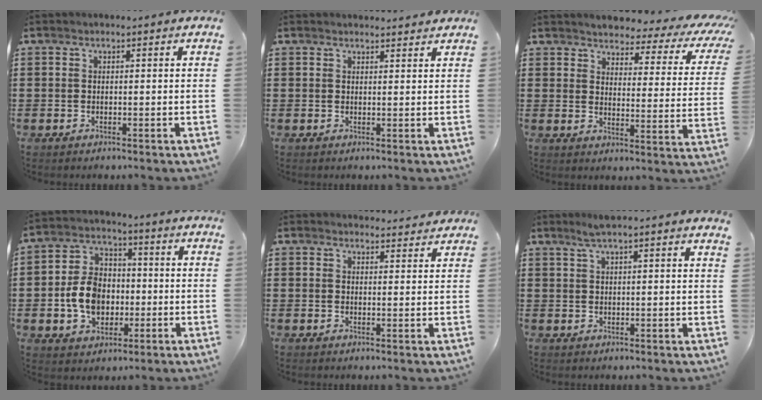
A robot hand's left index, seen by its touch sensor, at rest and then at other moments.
{"total": 1.5, "force": [1.5, 0.1, 0.2], "torque": [-0.007, -0.001, 0.030]}
{"total": 3.0, "force": [2.8, 0.7, 0.8], "torque": [-0.029, -0.026, 0.039]}
{"total": 8.6, "force": [-1.4, 6.7, 5.1], "torque": [-0.120, 0.012, -0.030]}
{"total": 2.5, "force": [2.4, 0.4, 0.2], "torque": [-0.002, -0.010, 0.045]}
{"total": 3.3, "force": [2.8, -0.5, 1.7], "torque": [-0.041, 0.002, 0.051]}